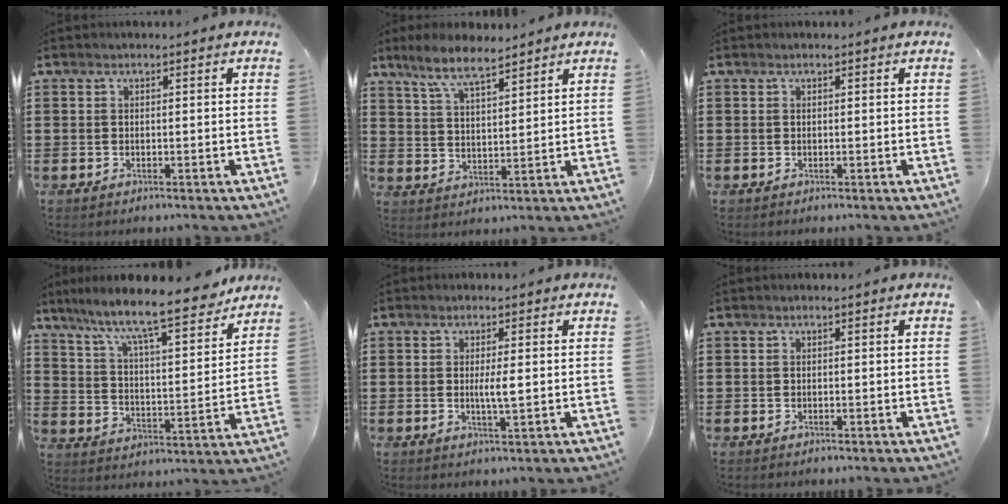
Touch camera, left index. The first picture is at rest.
{"total": 6.1, "force": [5.2, 1.0, 2.9], "torque": [-0.075, -0.009, 0.094]}
{"total": 0.0}
{"total": 9.9, "force": [8.5, 0.8, 5.1], "torque": [-0.116, -0.059, 0.135]}
{"total": 2.7, "force": [0.1, 0.2, 2.7], "torque": [-0.050, -0.006, 0.000]}
{"total": 0.0}